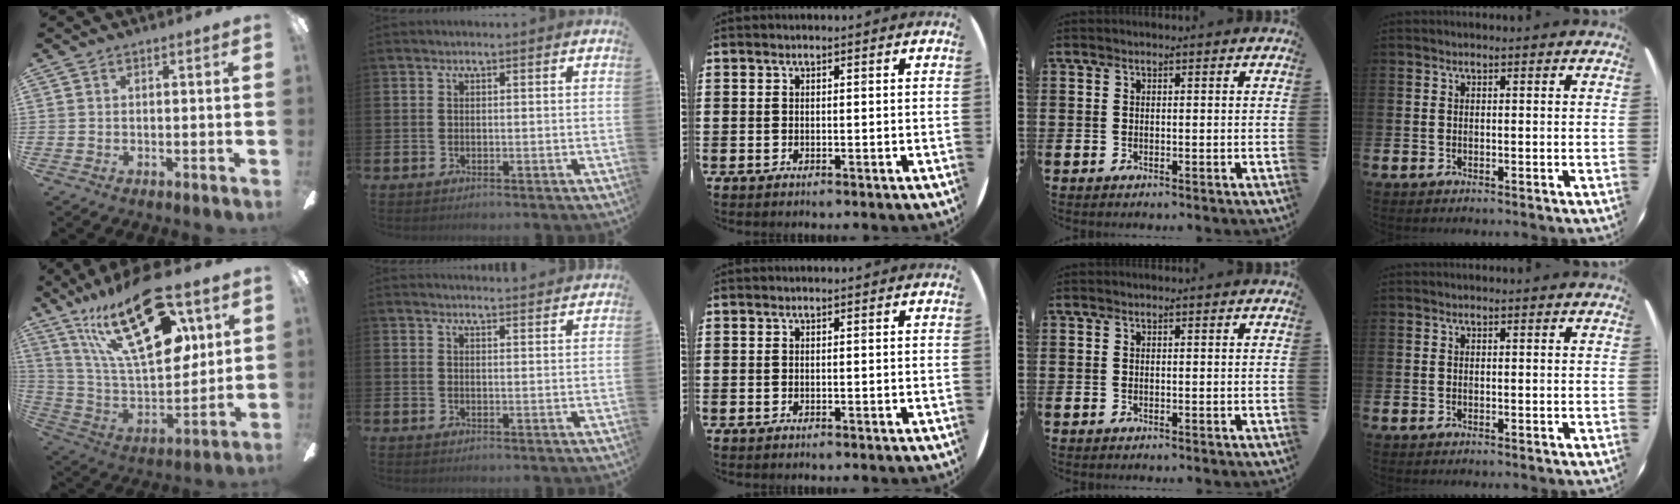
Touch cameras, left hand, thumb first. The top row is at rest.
{"thumb": {"total": 30.0, "force": [15.1, 12.5, 22.7], "torque": [-0.419, -0.083, 0.252]}, "index": {"total": 2.6, "force": [2.6, -0.1, -0.2], "torque": [0.011, -0.021, 0.044]}}